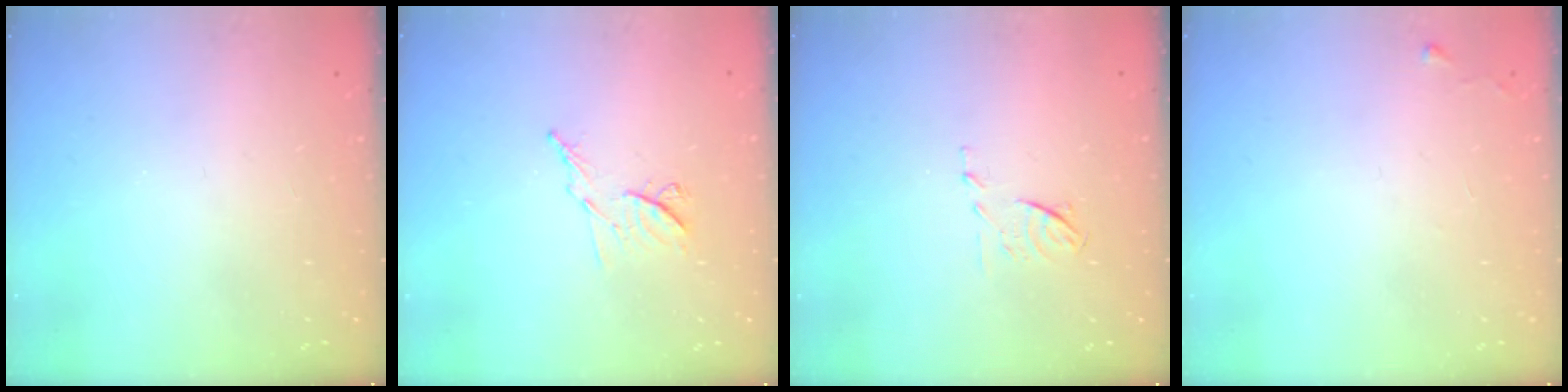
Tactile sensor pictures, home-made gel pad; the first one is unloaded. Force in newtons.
{"total": 7.6, "press": 7.5, "slide": 1.1}
{"total": 4.8, "press": 4.7, "slide": 0.9}
{"total": 3.3, "press": 3.3, "slide": 0.5}